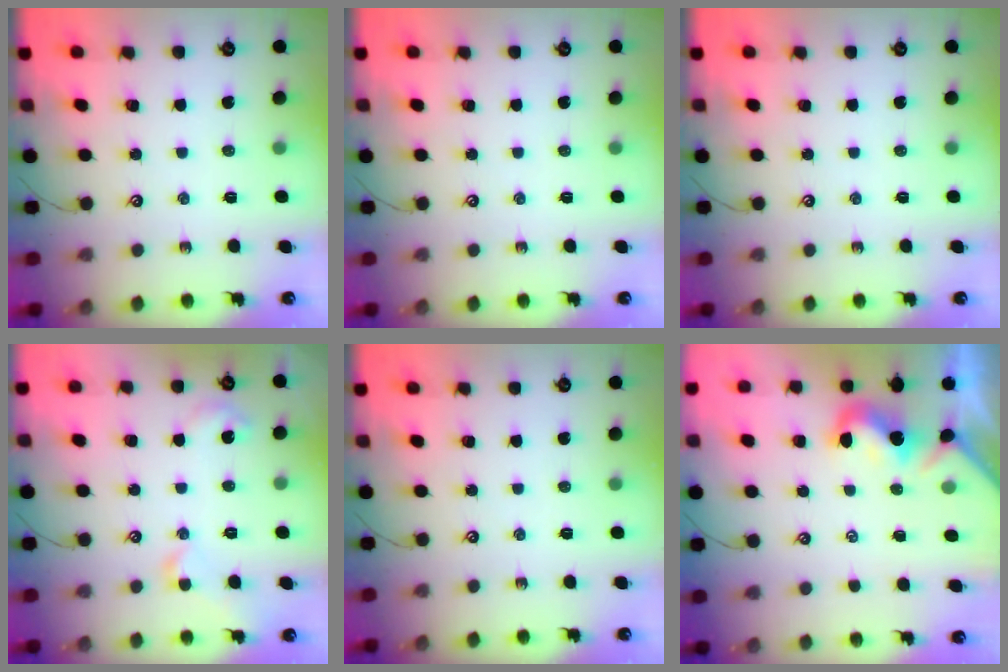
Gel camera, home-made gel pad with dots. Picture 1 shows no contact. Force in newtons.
{"total": 0.0}
{"total": 0.0}
{"total": 3.5, "press": 3.4, "slide": 0.5}
{"total": 0.0}
{"total": 0.0}